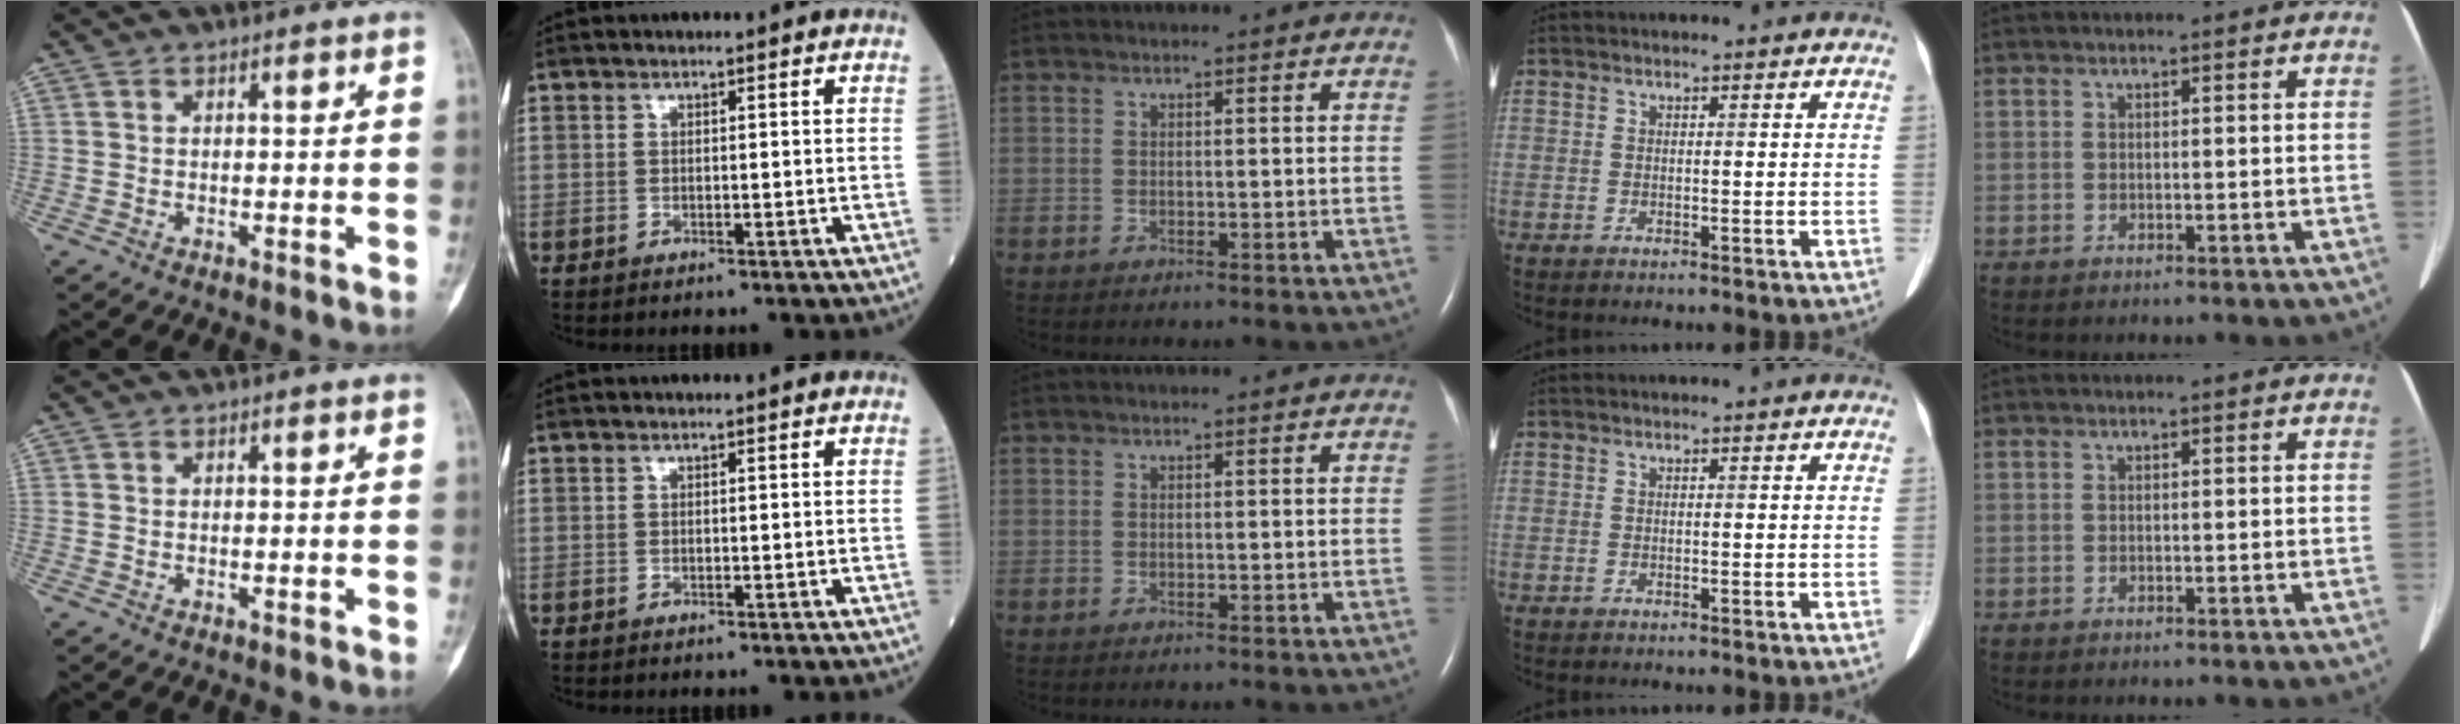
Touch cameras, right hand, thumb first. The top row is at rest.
{}